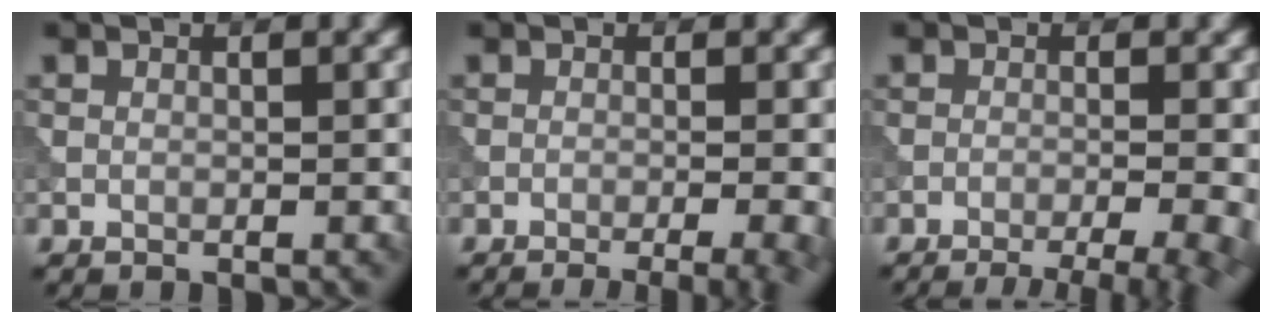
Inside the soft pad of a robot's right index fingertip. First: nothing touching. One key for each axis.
{"total": 7.4, "fx": -4.2, "fy": 2.8, "fz": 5.3, "tx": -0.036, "ty": -0.005, "tz": -0.038}
{"total": 9.4, "fx": -6.5, "fy": 3.2, "fz": 5.9, "tx": -0.050, "ty": -0.005, "tz": -0.061}